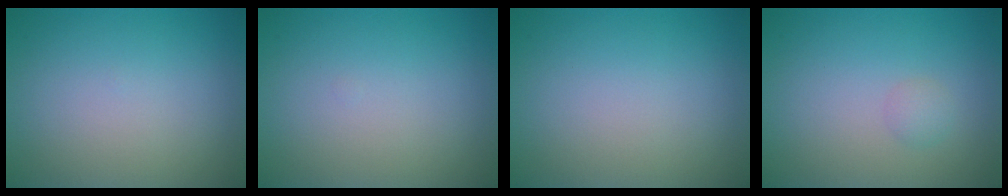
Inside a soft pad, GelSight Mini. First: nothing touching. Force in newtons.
{"total": 0.0}
{"total": 0.0}
{"total": 1.0, "press": 1.0, "slide": 0.0}